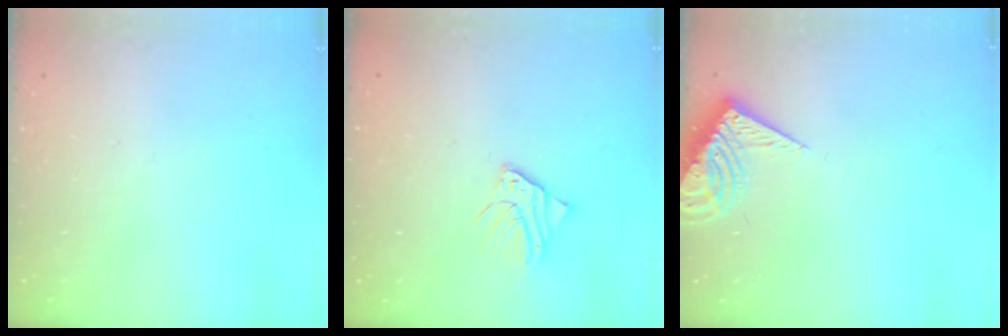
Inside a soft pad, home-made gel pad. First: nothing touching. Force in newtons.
{"total": 2.9, "press": 2.8, "slide": 0.3}
{"total": 7.9, "press": 7.9, "slide": 0.7}